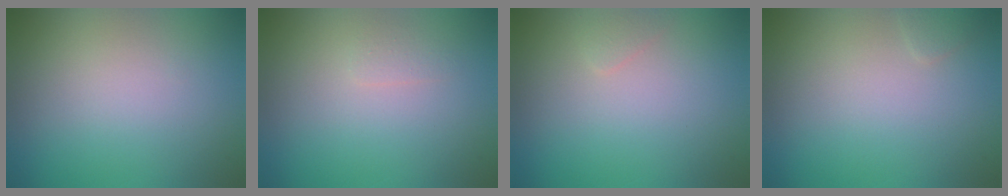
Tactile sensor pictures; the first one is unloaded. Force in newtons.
{"total": 0.7, "press": 0.7, "slide": 0.1}
{"total": 0.6, "press": 0.6, "slide": 0.0}
{"total": 0.7, "press": 0.7, "slide": 0.0}